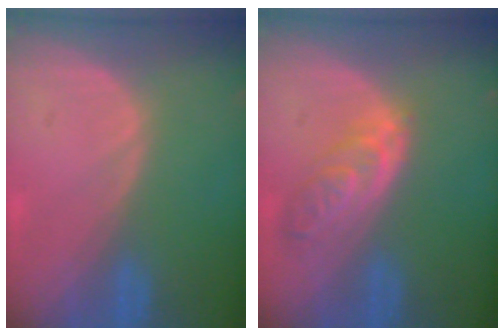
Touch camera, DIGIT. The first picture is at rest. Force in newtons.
{"total": 5.5, "press": 5.4, "slide": 0.7}